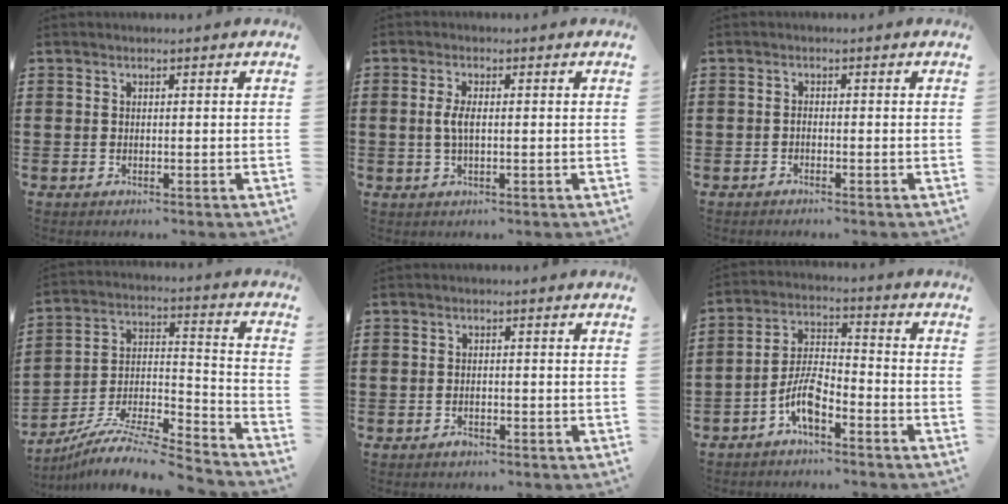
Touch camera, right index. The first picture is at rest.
{"total": 3.0, "force": [0.0, 1.0, 2.9], "torque": [-0.069, -0.005, -0.007]}
{"total": 0.9, "force": [-0.8, -0.1, 0.3], "torque": [-0.009, -0.005, -0.016]}
{"total": 8.8, "force": [-7.9, 1.0, 3.6], "torque": [-0.063, 0.005, -0.158]}
{"total": 1.1, "force": [-0.9, 0.3, 0.4], "torque": [-0.012, -0.006, -0.017]}
{"total": 6.6, "force": [-4.0, 2.2, 4.7], "torque": [-0.109, -0.001, -0.079]}